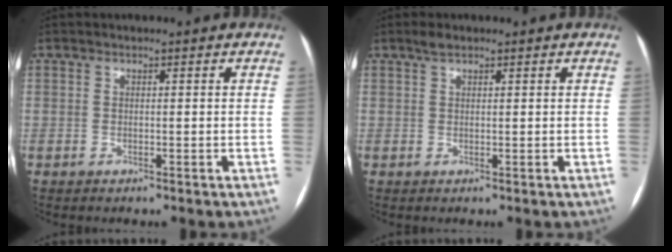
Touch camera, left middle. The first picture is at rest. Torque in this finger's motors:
{"motor_torque": [0.45, -0.39, 0.21, 0.00]}